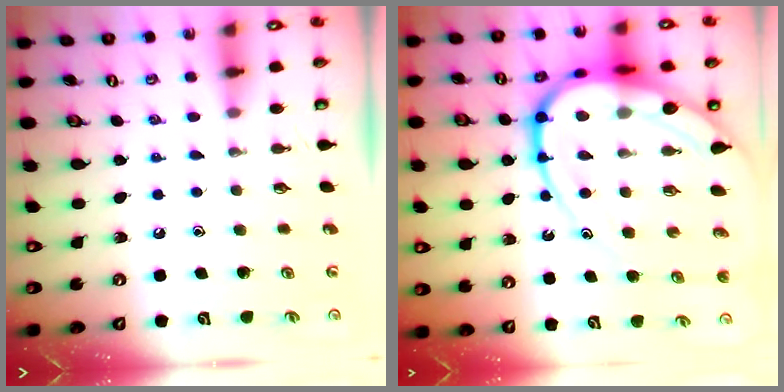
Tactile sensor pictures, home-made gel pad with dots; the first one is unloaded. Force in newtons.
{"total": 21.9, "press": 21.8, "slide": 2.1}